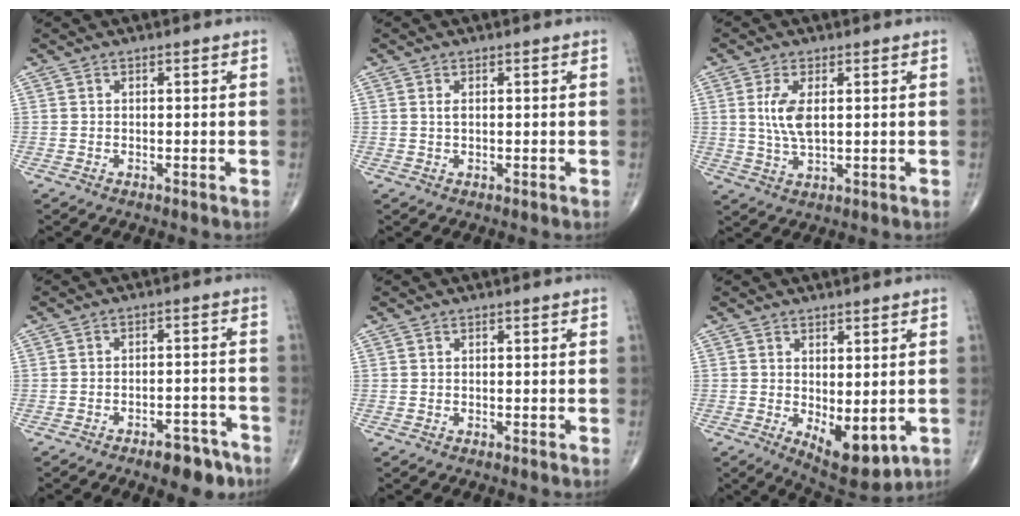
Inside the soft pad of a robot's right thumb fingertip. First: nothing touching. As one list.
[{"total": 1.0, "force": [0.2, 0.4, 0.8], "torque": [-0.017, 0.000, 0.004]}, {"total": 6.1, "force": [1.1, 2.6, 5.4], "torque": [-0.115, -0.007, 0.025]}, {"total": 6.9, "force": [-4.8, 2.9, 3.9], "torque": [-0.036, 0.035, -0.065]}, {"total": 0.0}, {"total": 8.5, "force": [-1.5, 3.9, 7.4], "torque": [-0.090, -0.018, -0.007]}]